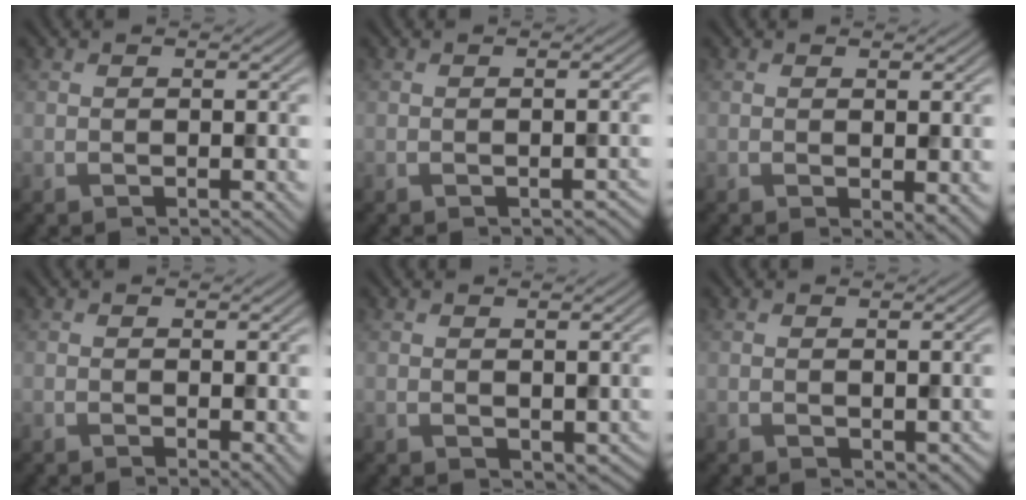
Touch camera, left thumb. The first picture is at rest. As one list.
[{"total": 0.8, "force": [-0.5, 0.3, 0.6], "torque": [-0.008, -0.003, -0.003]}, {"total": 1.7, "force": [-0.1, 0.9, 1.5], "torque": [-0.023, -0.008, 0.000]}, {"total": 1.4, "force": [-0.1, 0.7, 1.2], "torque": [-0.015, -0.007, 0.001]}, {"total": 1.6, "force": [0.5, 1.1, 1.1], "torque": [-0.021, -0.009, 0.015]}, {"total": 1.2, "force": [0.1, 0.8, 0.9], "torque": [-0.015, -0.006, 0.007]}]